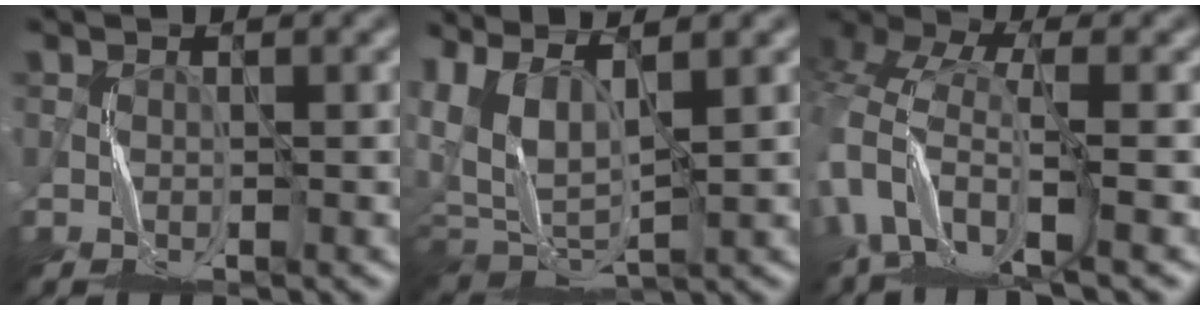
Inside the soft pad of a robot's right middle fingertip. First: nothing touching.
{"total": 6.9, "force": [1.9, 3.7, 5.5], "torque": [-0.135, 0.001, 0.039]}
{"total": 8.1, "force": [-3.2, 4.1, 6.2], "torque": [-0.144, -0.012, -0.068]}